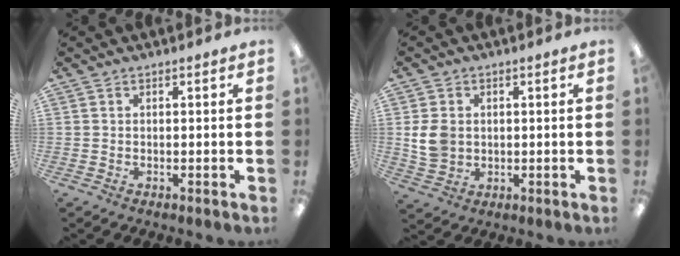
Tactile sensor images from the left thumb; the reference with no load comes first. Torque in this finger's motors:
{"motor_torque": [-0.11, 0.49, 0.34, -0.37, 0.05]}